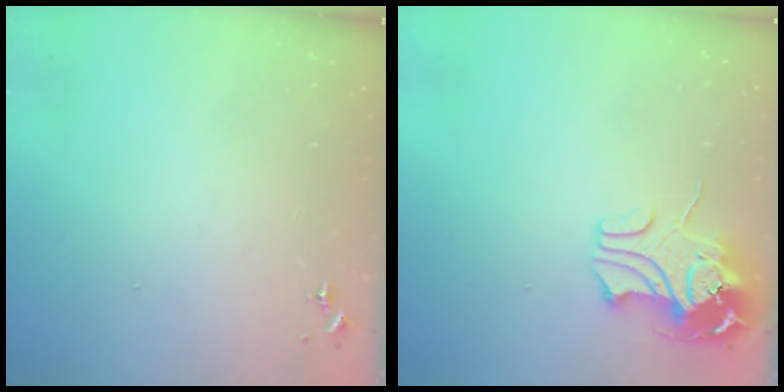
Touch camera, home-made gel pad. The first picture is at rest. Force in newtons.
{"total": 10.6, "press": 10.6, "slide": 0.8}